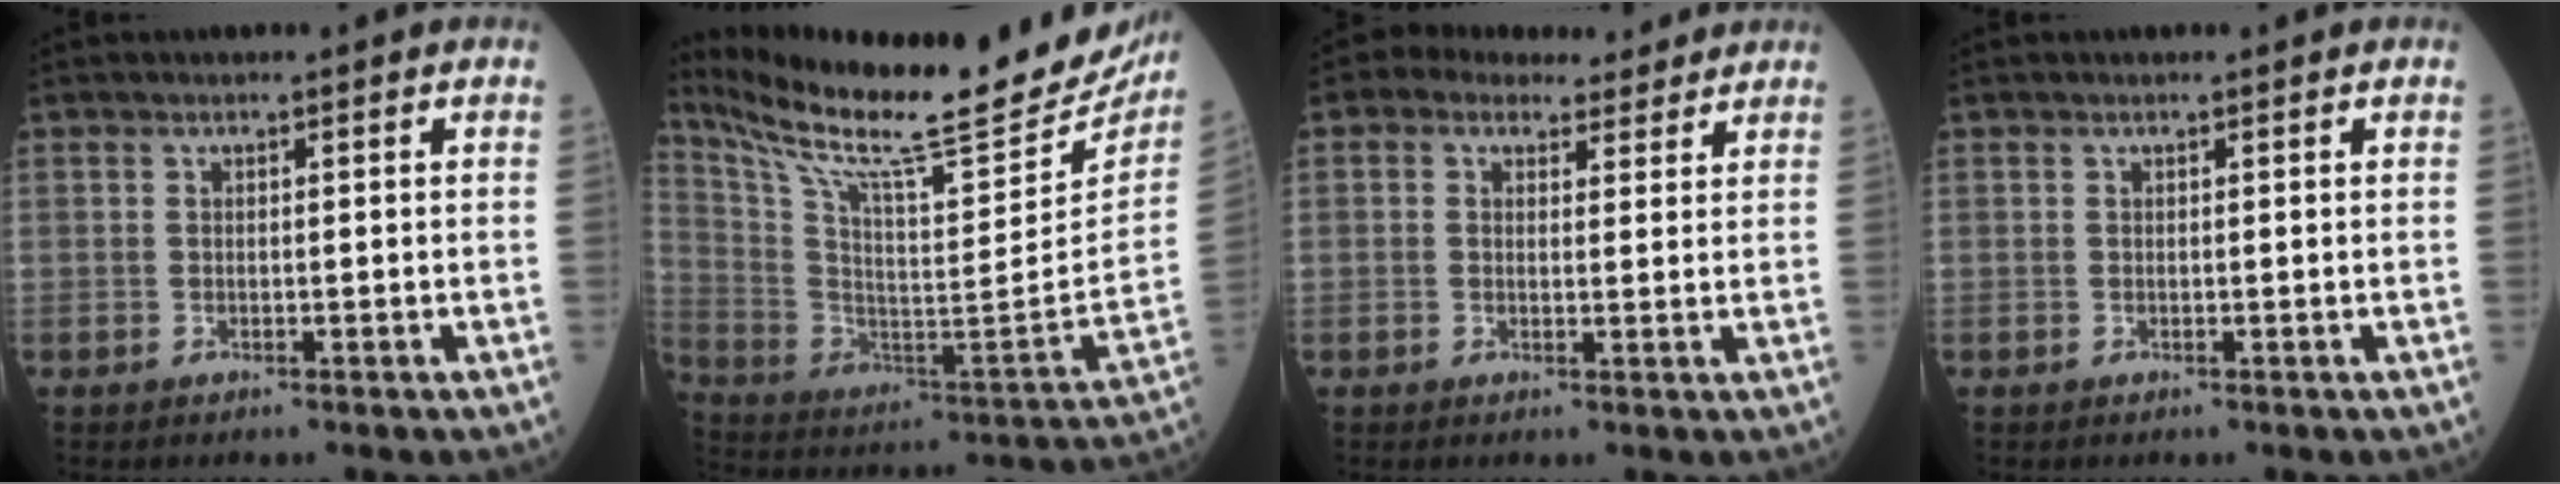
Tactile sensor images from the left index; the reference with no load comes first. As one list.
[{"total": 31.1, "force": [26.9, 2.6, 15.3], "torque": [-0.278, -0.097, 0.387]}, {"total": 3.3, "force": [2.5, 1.9, 1.0], "torque": [-0.016, 0.025, 0.038]}, {"total": 0.0}]